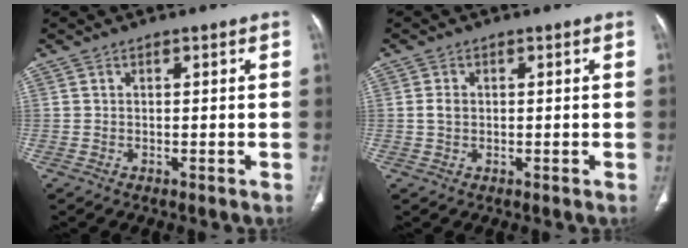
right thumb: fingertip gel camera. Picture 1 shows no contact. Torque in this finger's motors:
{"motor_torque": [0.38, 0.64, 0.47, -0.30, 0.05]}